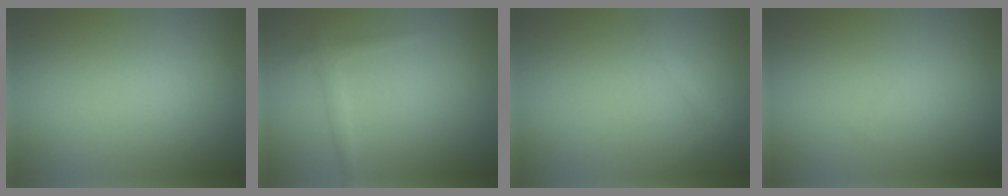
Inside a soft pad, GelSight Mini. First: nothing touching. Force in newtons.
{"total": 1.3, "press": 1.3, "slide": 0.0}
{"total": 1.1, "press": 1.1, "slide": 0.1}
{"total": 0.0}